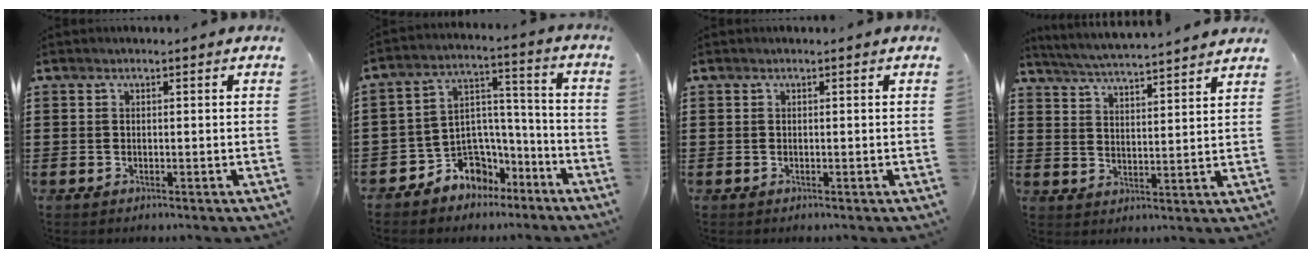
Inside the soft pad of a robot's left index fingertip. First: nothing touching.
{"total": 7.3, "force": [-5.6, 4.7, 0.9], "torque": [-0.027, 0.015, -0.103]}
{"total": 0.0}
{"total": 4.7, "force": [4.5, -0.8, 1.0], "torque": [-0.039, -0.033, 0.075]}